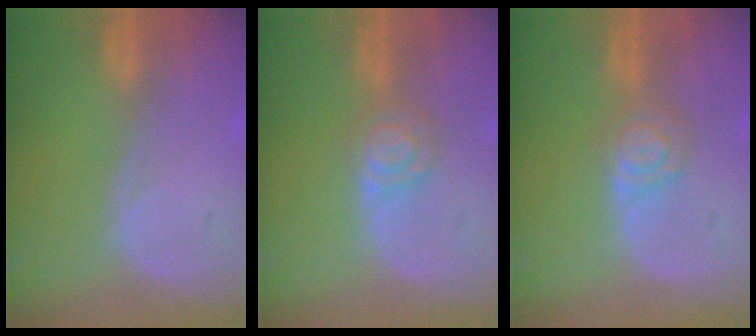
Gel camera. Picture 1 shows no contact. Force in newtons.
{"total": 4.7, "press": 4.2, "slide": 2.1}
{"total": 4.7, "press": 4.2, "slide": 2.1}